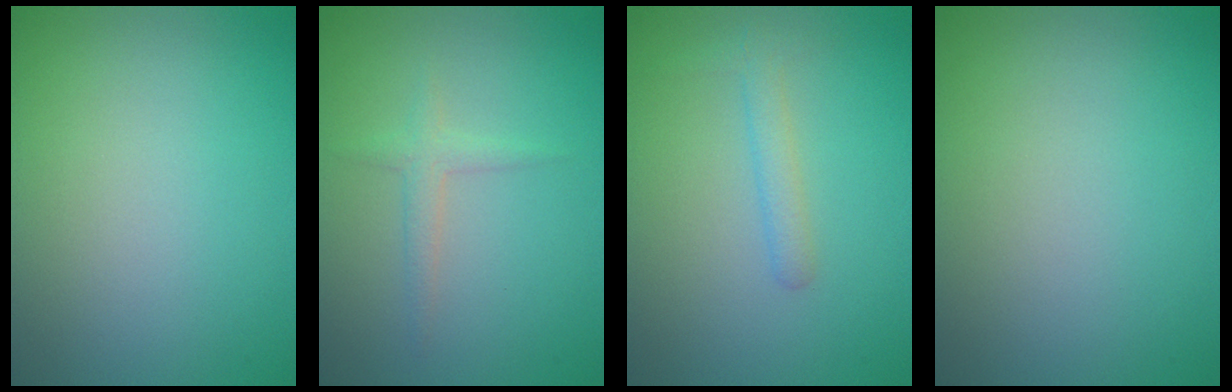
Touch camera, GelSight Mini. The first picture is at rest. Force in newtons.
{"total": 1.3, "press": 1.3, "slide": 0.1}
{"total": 1.6, "press": 1.6, "slide": 0.1}
{"total": 0.0}